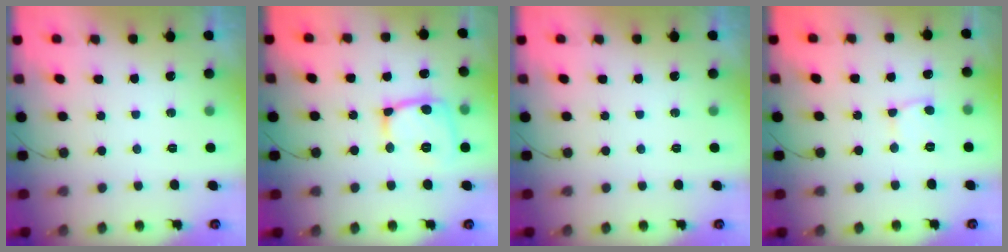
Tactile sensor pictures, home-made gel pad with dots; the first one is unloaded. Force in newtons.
{"total": 14.1, "press": 14.1, "slide": 1.0}
{"total": 0.0}
{"total": 3.3, "press": 3.3, "slide": 0.2}